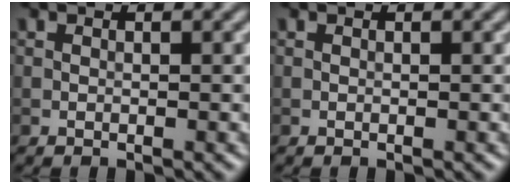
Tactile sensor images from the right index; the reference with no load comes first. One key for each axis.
{"total": 0.0}